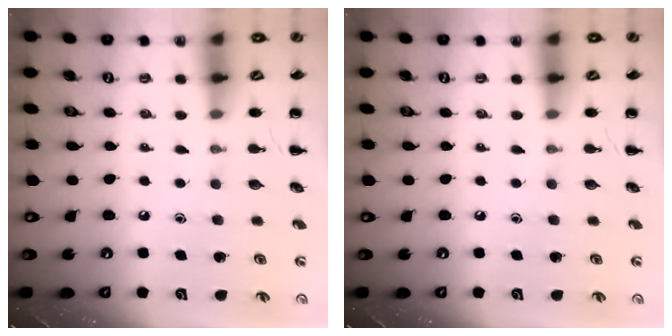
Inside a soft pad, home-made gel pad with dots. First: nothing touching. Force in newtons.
{"total": 0.0}